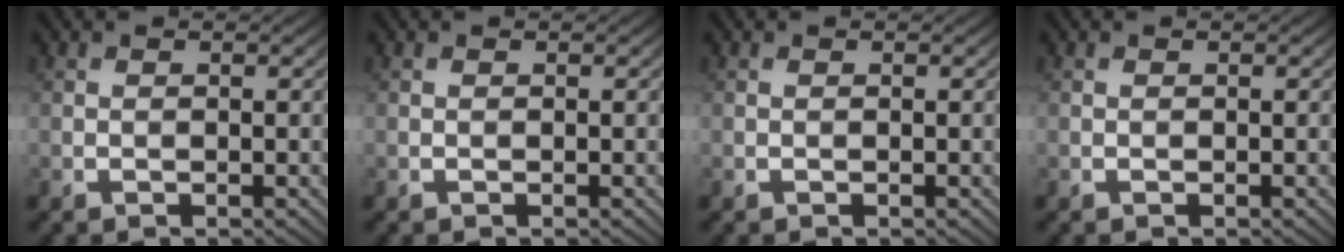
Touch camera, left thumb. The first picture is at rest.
{"total": 0.0}
{"total": 0.0}
{"total": 0.0}